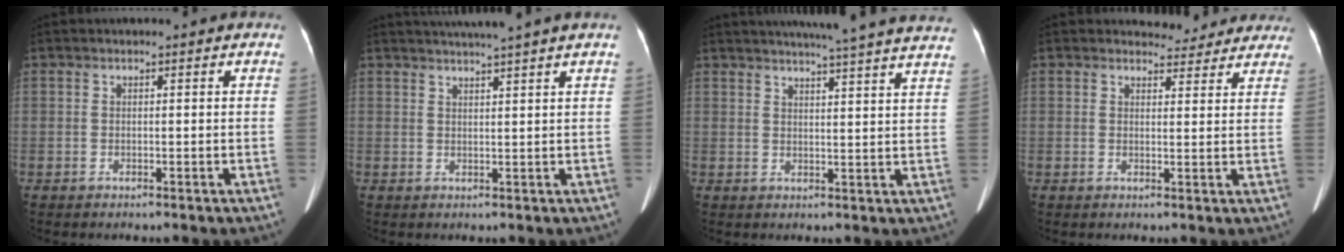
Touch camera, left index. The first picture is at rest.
{"total": 4.6, "force": [4.1, -1.1, 1.8], "torque": [-0.022, 0.011, 0.058]}
{"total": 20.6, "force": [18.5, -0.4, 8.9], "torque": [-0.133, -0.023, 0.220]}
{"total": 6.2, "force": [5.8, 2.2, 0.1], "torque": [0.015, -0.005, 0.050]}